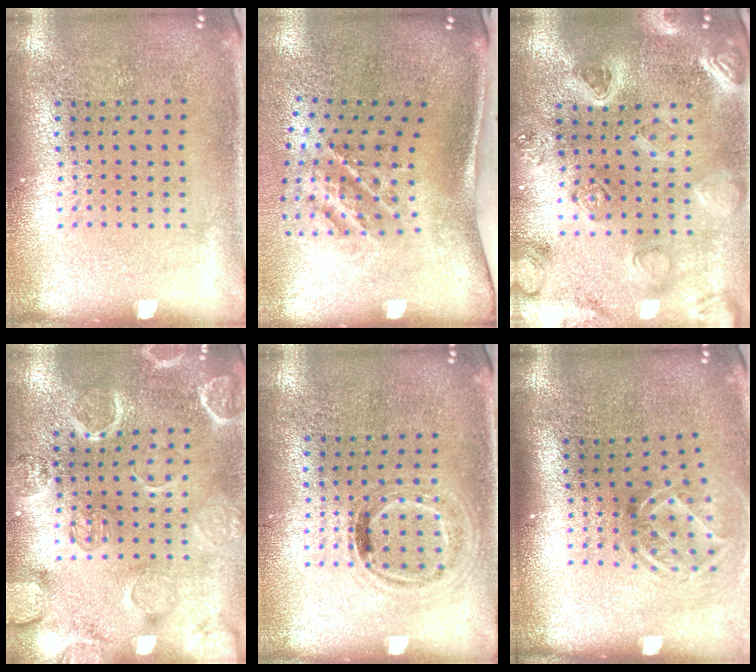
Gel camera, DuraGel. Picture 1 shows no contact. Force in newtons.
{"total": 2.2, "press": 1.3, "slide": 1.8}
{"total": 2.2, "press": 2.2, "slide": 0.2}
{"total": 2.5, "press": 2.5, "slide": 0.1}
{"total": 0.9, "press": 0.9, "slide": 0.3}
{"total": 1.8, "press": 1.3, "slide": 1.2}